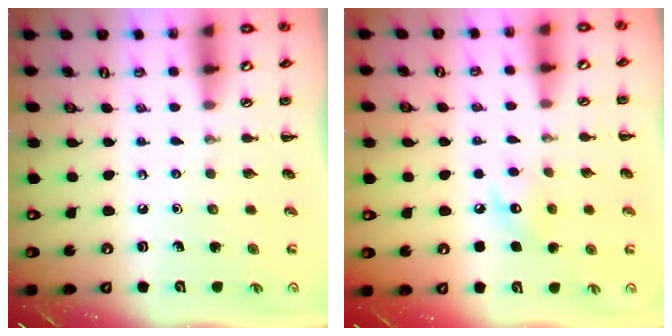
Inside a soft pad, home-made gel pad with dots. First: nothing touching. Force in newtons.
{"total": 7.8, "press": 7.7, "slide": 1.4}